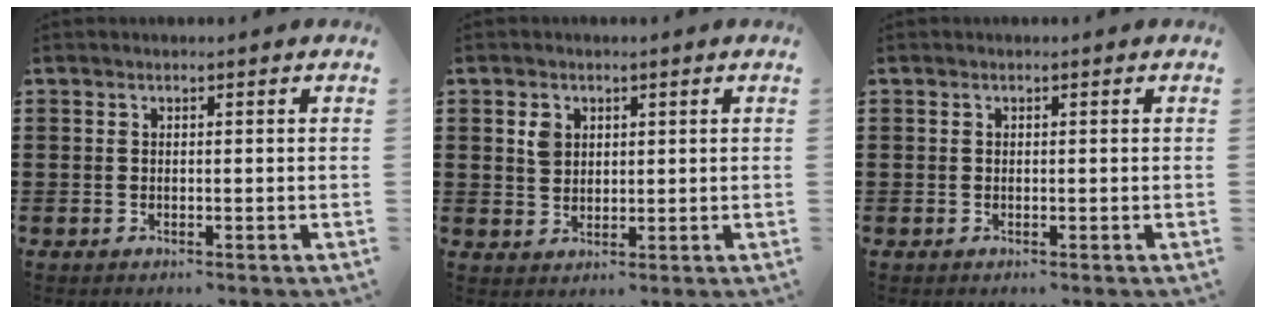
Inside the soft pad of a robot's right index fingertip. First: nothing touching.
{"total": 2.8, "force": [1.2, 2.2, 1.2], "torque": [-0.032, 0.009, 0.022]}
{"total": 0.0}